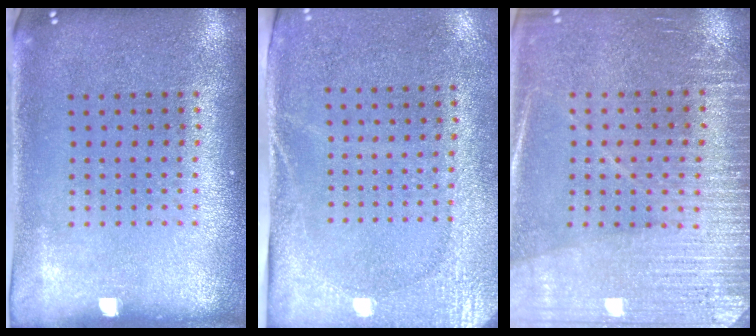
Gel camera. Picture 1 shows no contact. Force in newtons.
{"total": 2.7, "press": 2.2, "slide": 1.5}
{"total": 3.0, "press": 3.0, "slide": 0.5}